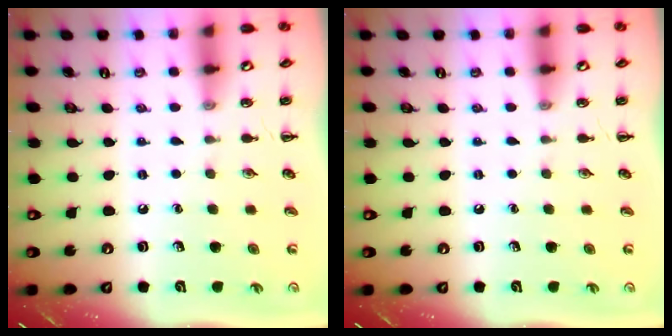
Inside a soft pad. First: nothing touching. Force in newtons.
{"total": 0.0}